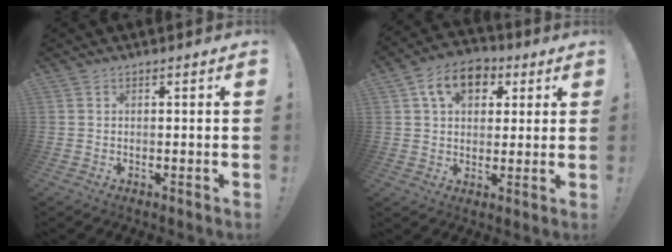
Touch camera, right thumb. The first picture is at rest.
{"total": 11.6, "force": [4.6, 8.4, 6.5], "torque": [-0.095, -0.004, 0.086]}